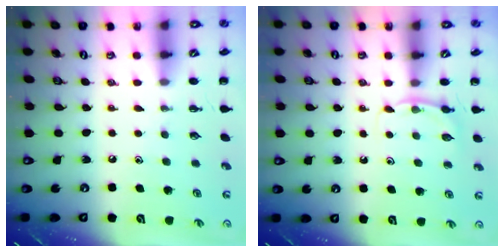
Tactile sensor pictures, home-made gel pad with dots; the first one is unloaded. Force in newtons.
{"total": 3.7, "press": 3.4, "slide": 1.3}